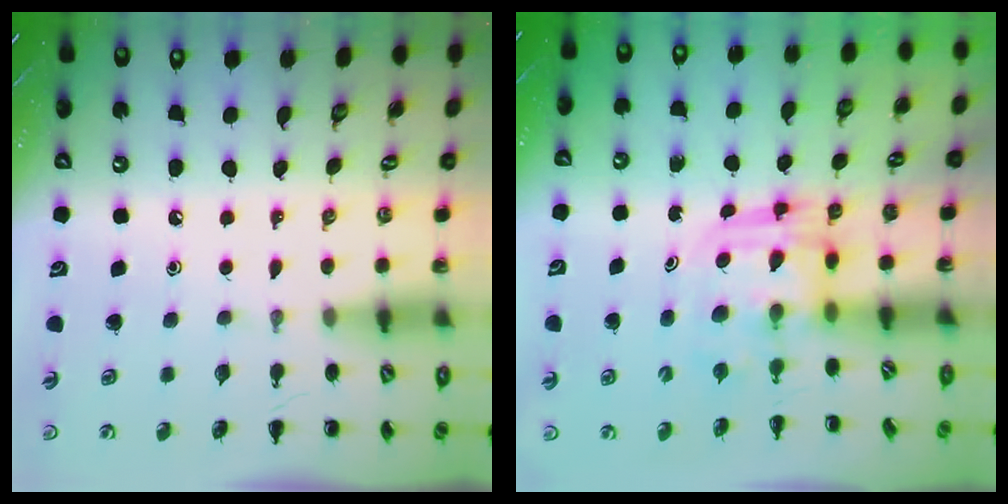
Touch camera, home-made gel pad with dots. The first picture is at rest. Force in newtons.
{"total": 3.0, "press": 3.0, "slide": 0.3}